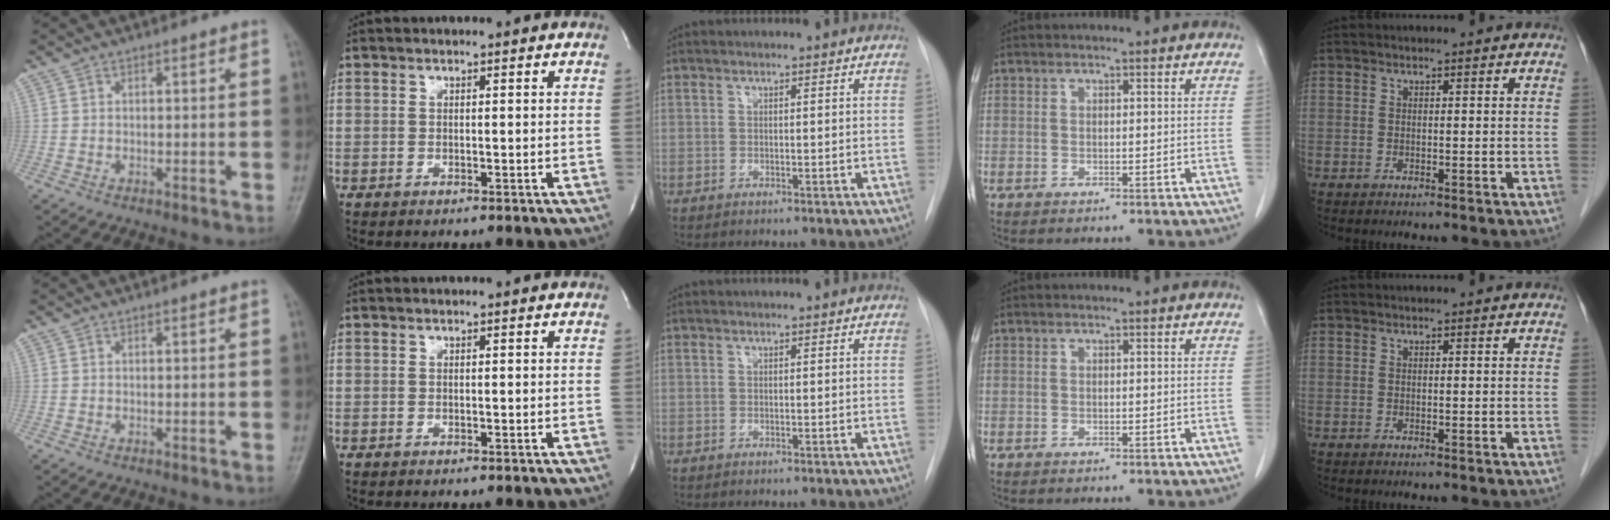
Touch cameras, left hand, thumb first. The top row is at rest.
{}